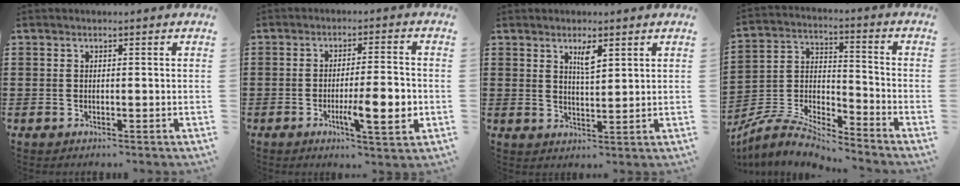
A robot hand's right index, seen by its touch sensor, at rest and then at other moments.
{"total": 8.9, "force": [-2.2, 2.0, 8.4], "torque": [-0.116, -0.006, -0.033]}
{"total": 3.2, "force": [1.8, 0.8, 2.5], "torque": [-0.046, 0.000, 0.029]}
{"total": 7.1, "force": [-6.8, 0.9, 2.0], "torque": [-0.050, -0.001, -0.136]}